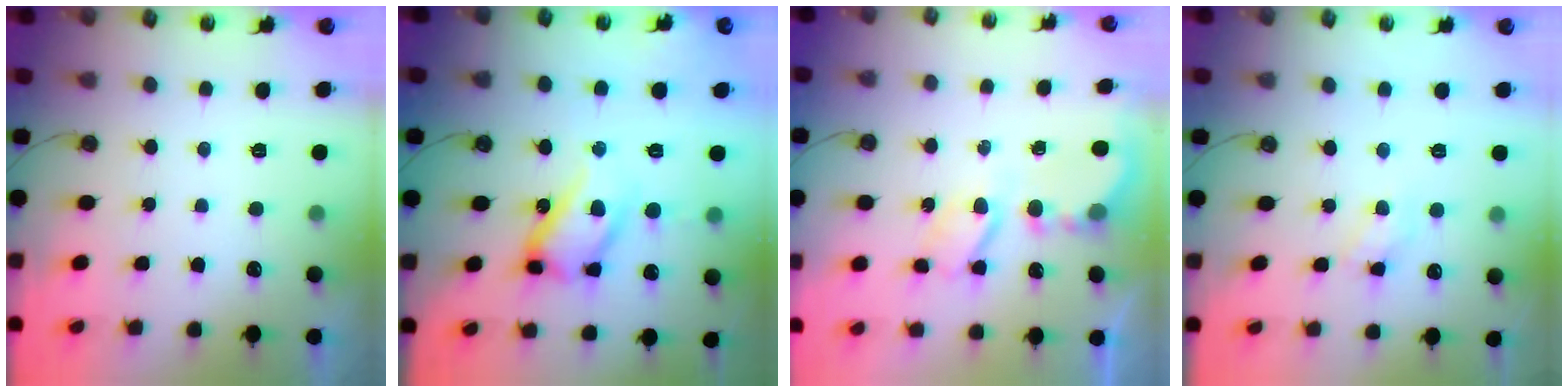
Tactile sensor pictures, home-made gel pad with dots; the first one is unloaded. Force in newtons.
{"total": 16.8, "press": 16.8, "slide": 1.5}
{"total": 5.7, "press": 5.7, "slide": 0.4}
{"total": 5.6, "press": 5.6, "slide": 0.4}